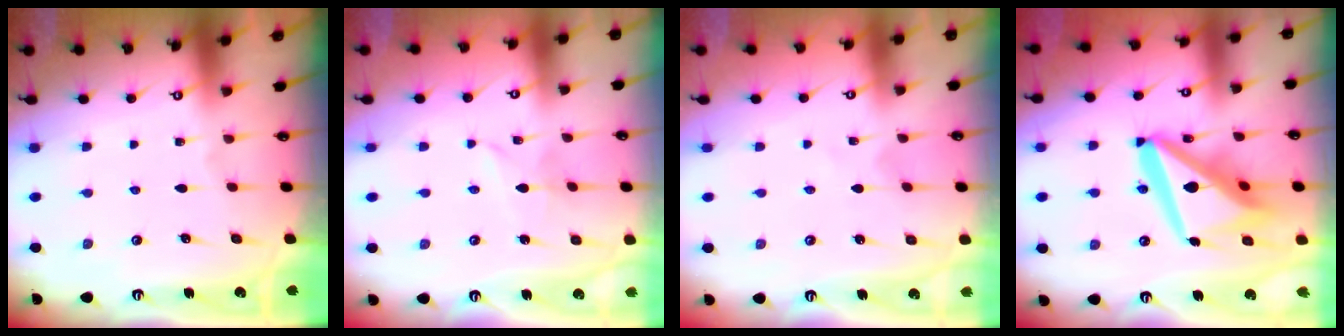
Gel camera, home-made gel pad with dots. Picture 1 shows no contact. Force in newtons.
{"total": 1.8, "press": 1.8, "slide": 0.2}
{"total": 1.3, "press": 1.3, "slide": 0.2}
{"total": 17.8, "press": 17.6, "slide": 2.3}